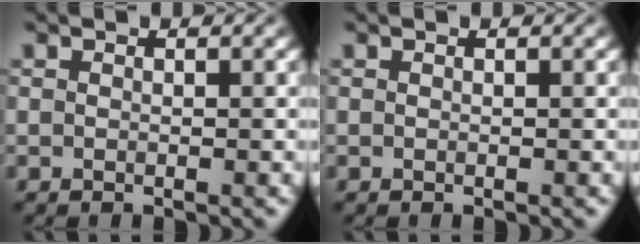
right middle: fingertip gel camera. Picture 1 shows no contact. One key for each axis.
{"total": 0.0}